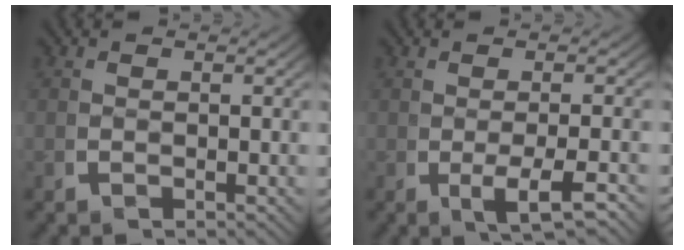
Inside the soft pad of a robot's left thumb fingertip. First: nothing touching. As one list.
[{"total": 3.1, "force": [-0.8, 1.1, 2.8], "torque": [-0.053, -0.007, -0.009]}]